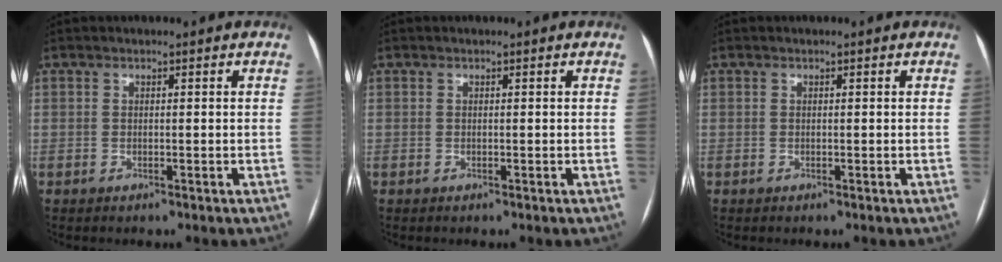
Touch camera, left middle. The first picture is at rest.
{"total": 0.0}
{"total": 0.0}